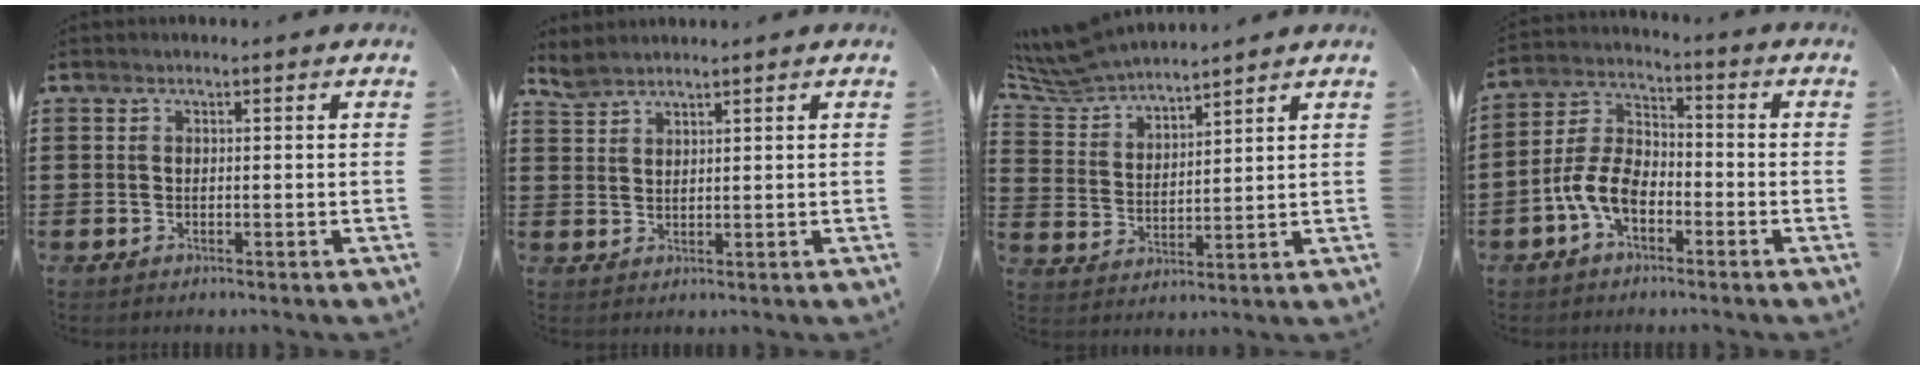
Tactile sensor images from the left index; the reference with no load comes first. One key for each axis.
{"total": 2.5, "fx": 2.3, "fy": 0.6, "fz": 0.4, "tx": -0.015, "ty": 0.000, "tz": 0.047}
{"total": 6.9, "fx": 6.7, "fy": 1.1, "fz": 1.5, "tx": -0.061, "ty": -0.031, "tz": 0.120}
{"total": 7.3, "fx": -3.8, "fy": 4.0, "fz": 4.8, "tx": -0.126, "ty": 0.005, "tz": -0.082}